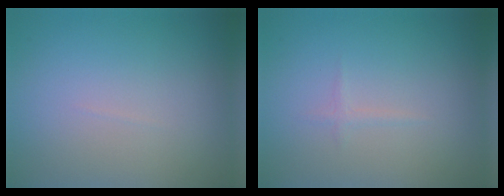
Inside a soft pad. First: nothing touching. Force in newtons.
{"total": 0.6, "press": 0.6, "slide": 0.0}